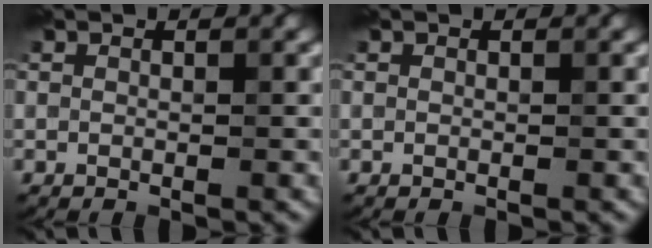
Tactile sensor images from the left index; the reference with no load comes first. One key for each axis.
{"total": 0.0}